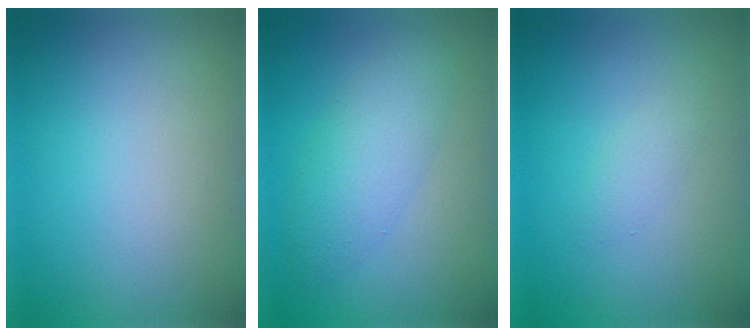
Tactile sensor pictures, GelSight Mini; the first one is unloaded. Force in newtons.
{"total": 3.6, "press": 3.6, "slide": 0.1}
{"total": 1.1, "press": 1.1, "slide": 0.0}